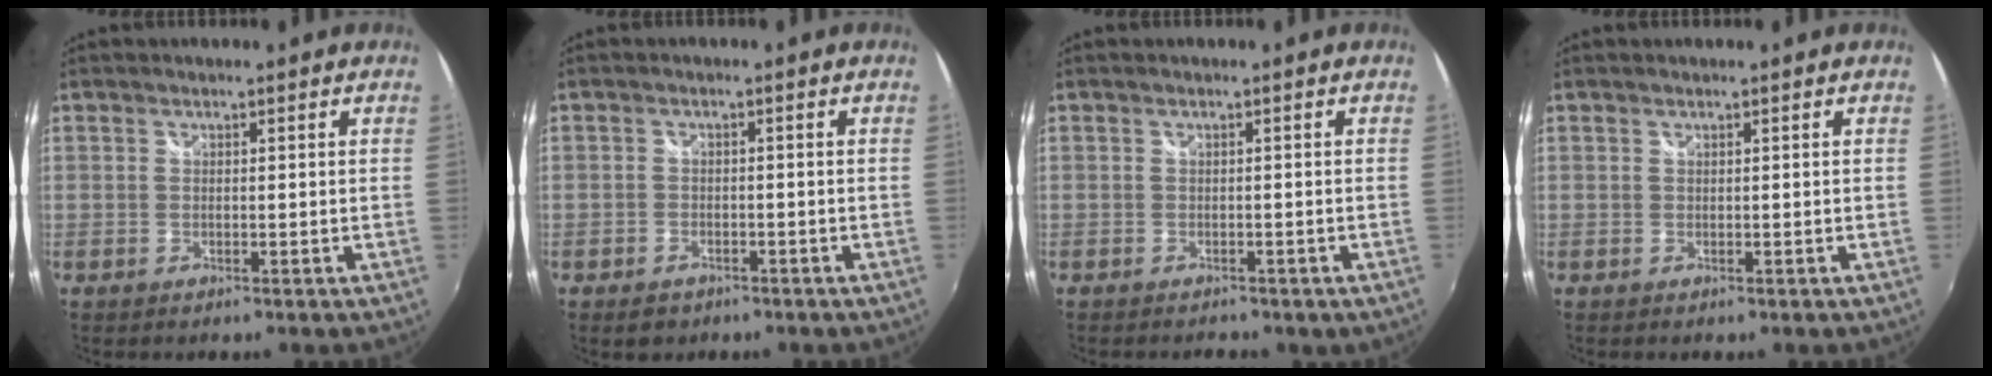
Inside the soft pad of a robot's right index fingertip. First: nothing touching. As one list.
[{"total": 3.3, "force": [-2.2, 2.3, 0.9], "torque": [-0.028, -0.003, -0.032]}, {"total": 4.0, "force": [-3.2, 1.8, 1.6], "torque": [-0.032, -0.016, -0.035]}, {"total": 0.0}]